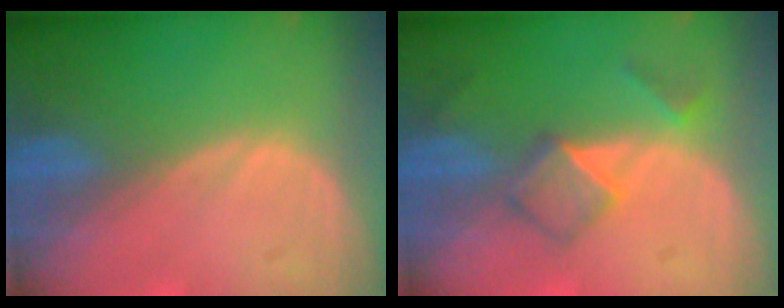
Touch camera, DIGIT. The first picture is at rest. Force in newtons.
{"total": 5.2, "press": 4.5, "slide": 2.5}